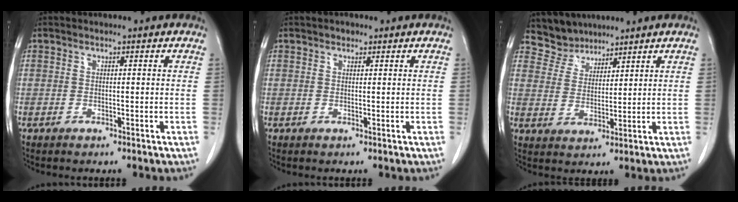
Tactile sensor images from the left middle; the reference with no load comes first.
{"total": 0.7, "force": [0.5, 0.5, 0.2], "torque": [-0.004, 0.000, 0.005]}
{"total": 5.0, "force": [4.5, 2.0, -0.6], "torque": [0.012, 0.006, 0.093]}